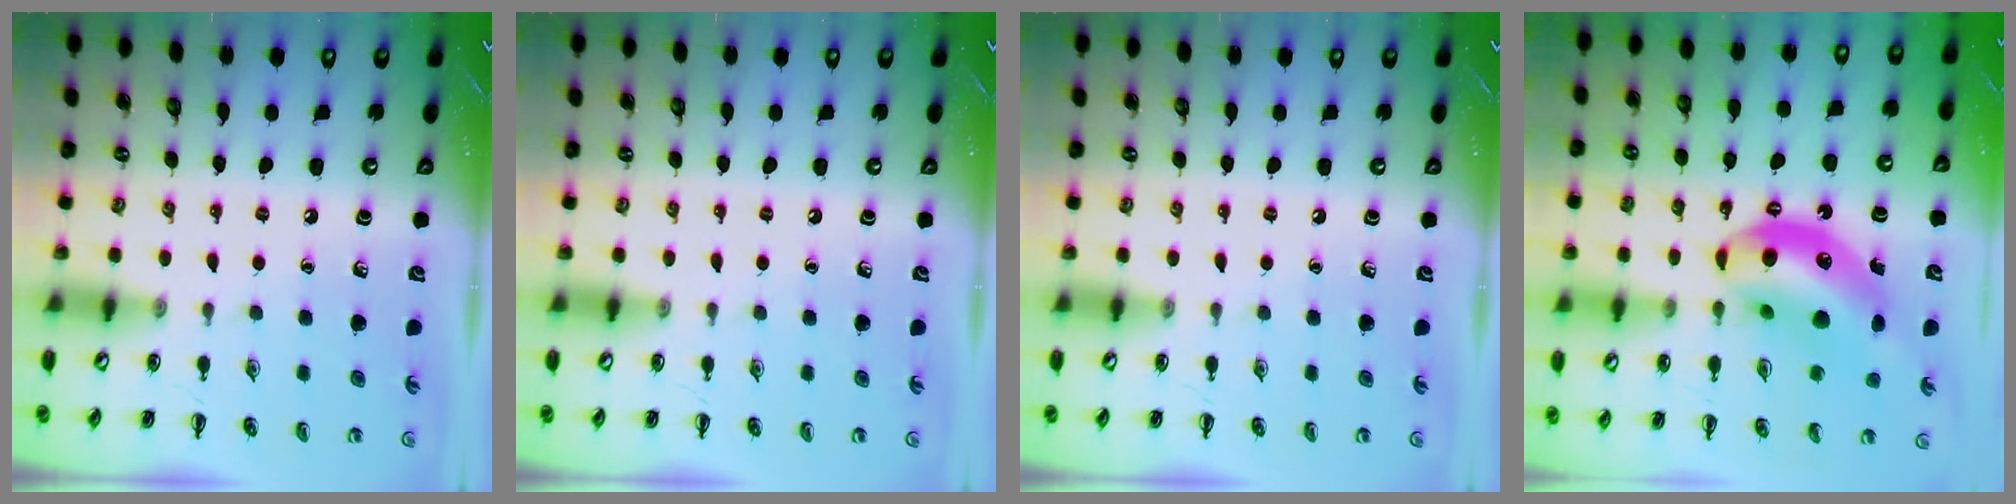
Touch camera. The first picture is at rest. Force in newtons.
{"total": 0.0}
{"total": 0.0}
{"total": 15.4, "press": 14.9, "slide": 3.9}